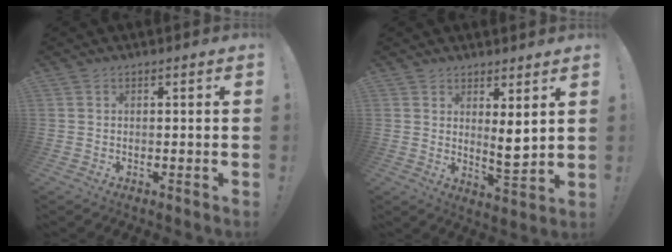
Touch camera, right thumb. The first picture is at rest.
{"total": 5.6, "force": [2.7, 1.6, 4.7], "torque": [-0.055, -0.034, 0.046]}